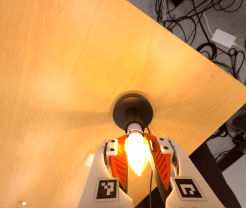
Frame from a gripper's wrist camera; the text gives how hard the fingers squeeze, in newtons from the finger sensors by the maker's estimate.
{"total": 24.6, "left": 23.1, "right": 26.0}